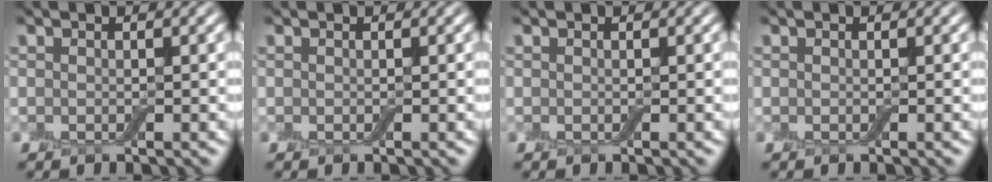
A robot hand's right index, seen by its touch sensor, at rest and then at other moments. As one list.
[{"total": 0.0}, {"total": 0.0}, {"total": 0.0}]